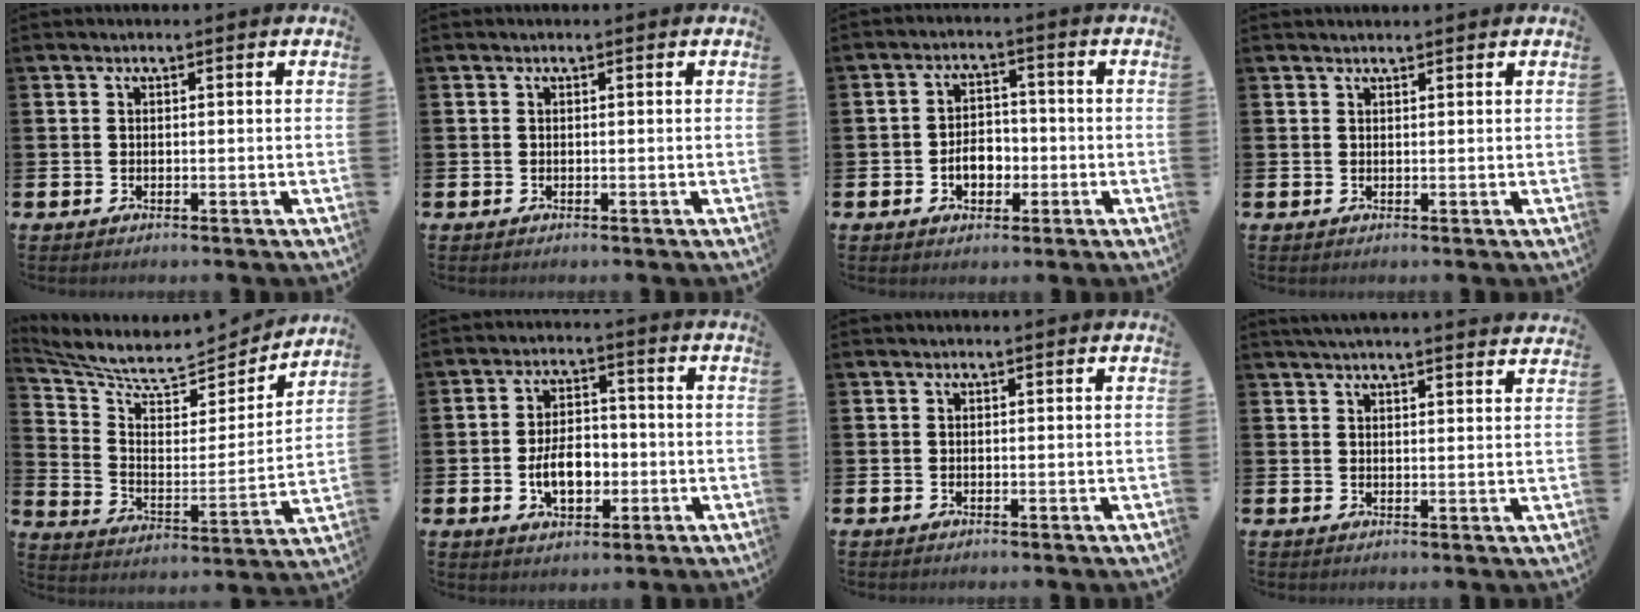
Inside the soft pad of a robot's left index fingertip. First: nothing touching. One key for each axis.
{"total": 0.0}
{"total": 4.2, "fx": -1.5, "fy": 2.8, "fz": 2.7, "tx": -0.034, "ty": -0.001, "tz": -0.035}
{"total": 0.7, "fx": 0.7, "fy": 0.1, "fz": 0.1, "tx": 0.009, "ty": -0.003, "tz": 0.010}
{"total": 7.5, "fx": 7.0, "fy": 1.7, "fz": 2.3, "tx": -0.084, "ty": -0.062, "tz": 0.117}
{"total": 6.0, "fx": -1.6, "fy": 3.6, "fz": 4.5, "tx": -0.062, "ty": 0.004, "tz": -0.034}
{"total": 0.0}
{"total": 3.5, "fx": 3.4, "fy": -0.3, "fz": 0.6, "tx": -0.015, "ty": -0.015, "tz": 0.062}